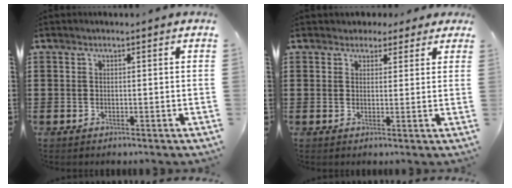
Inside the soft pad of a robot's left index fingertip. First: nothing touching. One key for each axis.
{"total": 2.5, "fx": 2.0, "fy": 1.6, "fz": 0.2, "tx": -0.006, "ty": 0.008, "tz": 0.034}